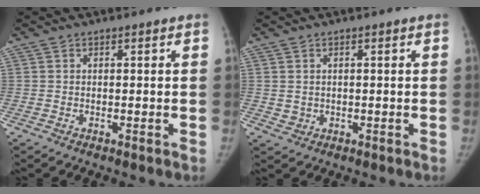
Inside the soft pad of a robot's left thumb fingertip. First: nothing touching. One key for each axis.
{"total": 1.5, "fx": 0.2, "fy": 1.4, "fz": 0.5, "tx": -0.007, "ty": -0.002, "tz": 0.011}